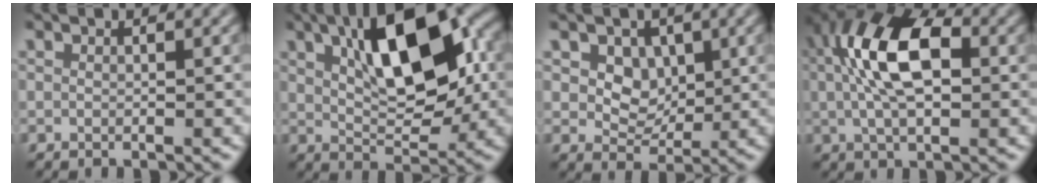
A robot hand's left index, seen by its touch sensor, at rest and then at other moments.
{"total": 10.3, "force": [3.1, 4.4, 8.8], "torque": [-0.137, 0.012, 0.044]}
{"total": 3.1, "force": [0.9, 2.5, 1.6], "torque": [-0.038, -0.014, 0.013]}
{"total": 8.4, "force": [1.2, 4.3, 7.2], "torque": [-0.136, 0.013, 0.014]}